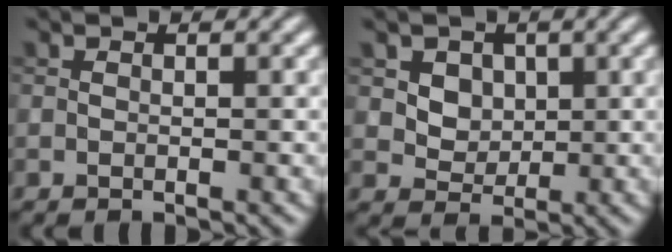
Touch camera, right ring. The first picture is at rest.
{"total": 3.8, "force": [1.5, 3.0, 1.8], "torque": [-0.040, -0.006, 0.037]}